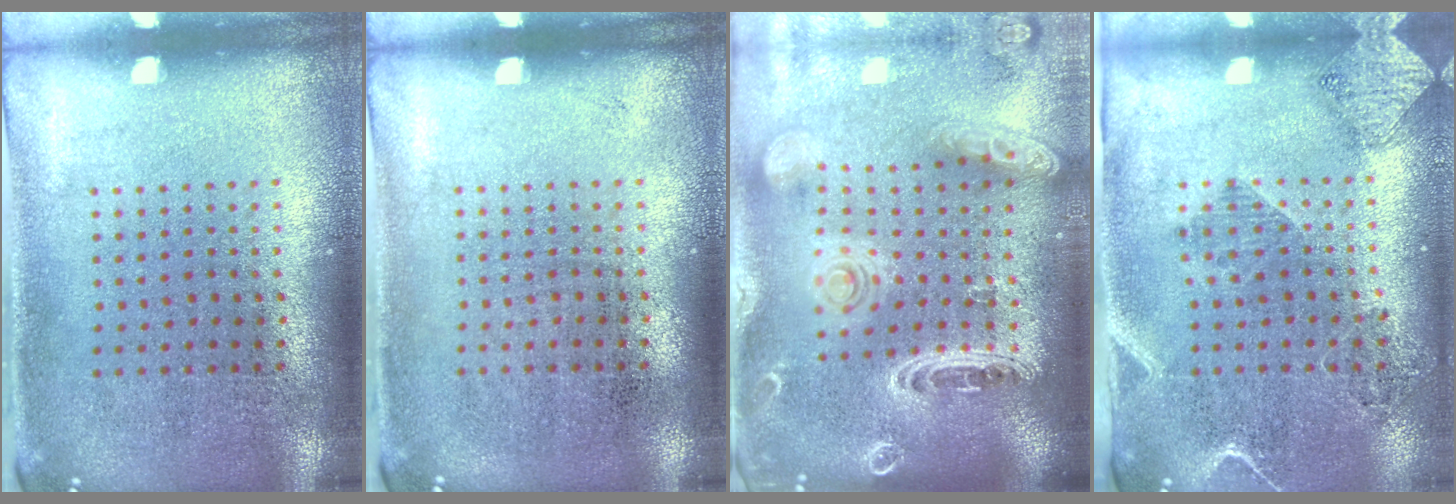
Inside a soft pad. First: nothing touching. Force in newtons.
{"total": 0.0}
{"total": 2.8, "press": 2.5, "slide": 1.4}
{"total": 1.9, "press": 1.7, "slide": 0.9}